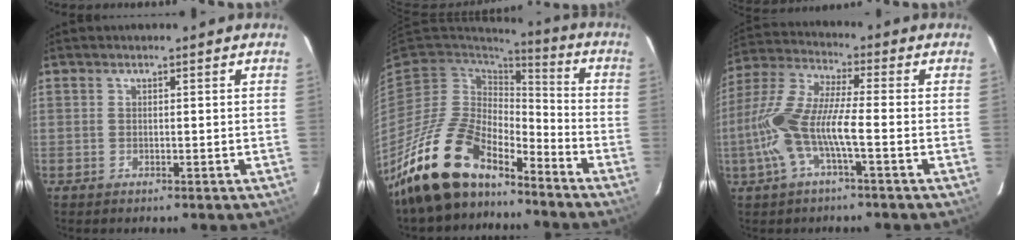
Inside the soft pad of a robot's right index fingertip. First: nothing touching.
{"total": 17.6, "force": [-14.1, 6.6, 8.2], "torque": [-0.172, -0.009, -0.260]}
{"total": 12.1, "force": [-3.4, 2.0, 11.5], "torque": [-0.250, 0.001, -0.068]}